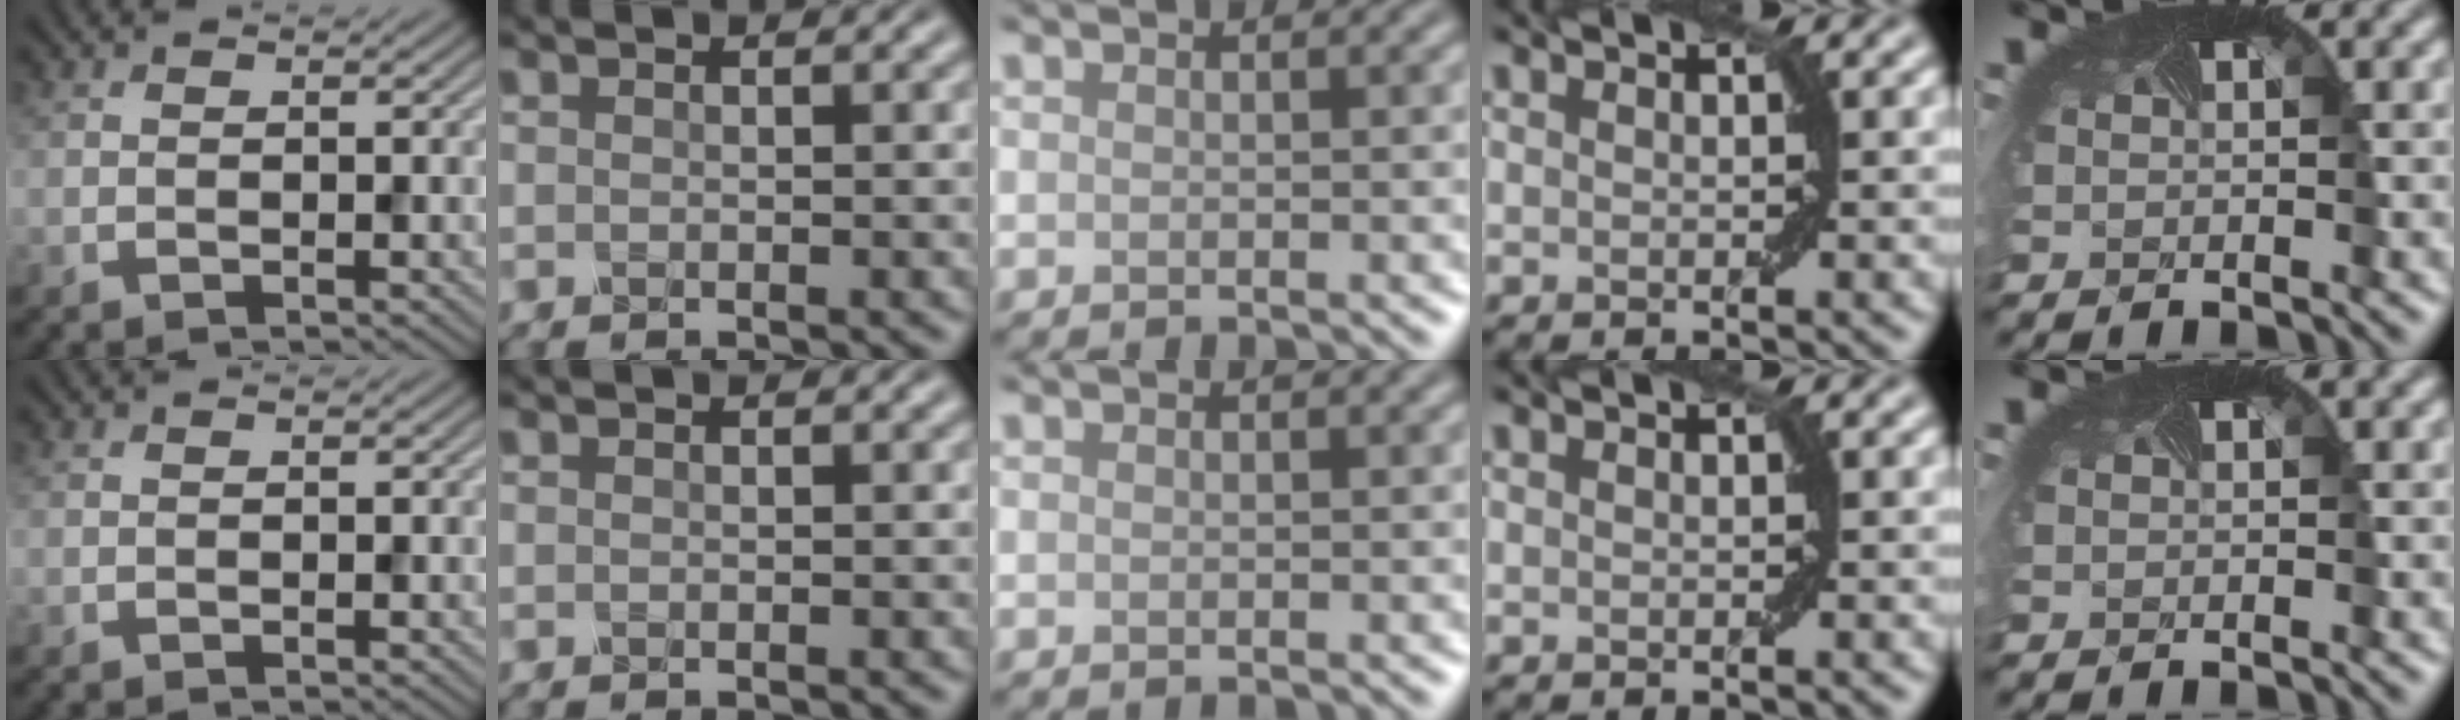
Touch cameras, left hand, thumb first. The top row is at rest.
{}